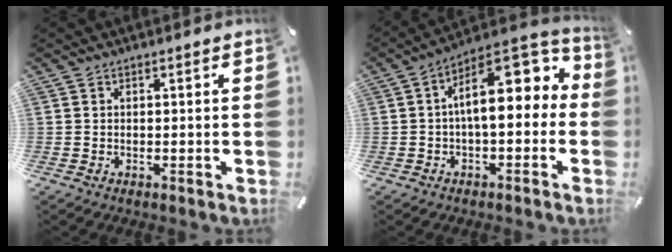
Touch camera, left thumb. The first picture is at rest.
{"total": 16.2, "force": [3.5, 7.6, 13.9], "torque": [-0.195, -0.023, 0.058]}